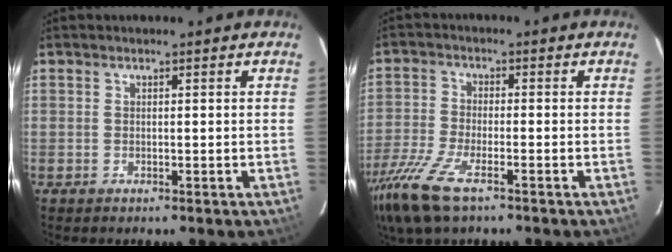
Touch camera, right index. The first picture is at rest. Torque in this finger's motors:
{"motor_torque": [1.16, -0.89, 0.47, 0.08]}